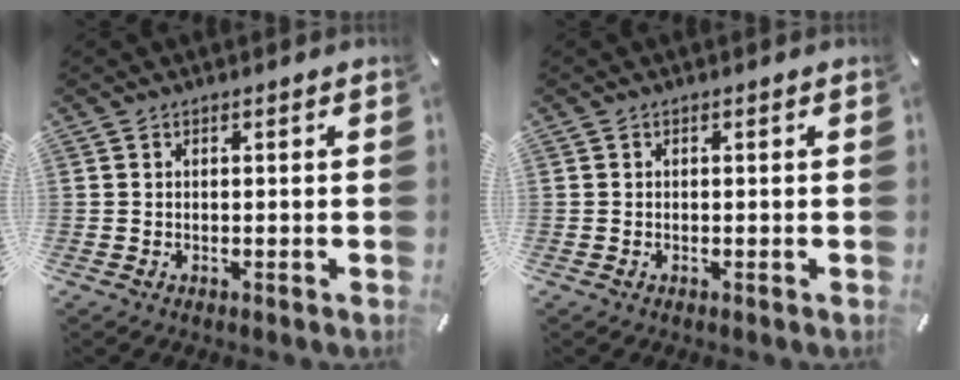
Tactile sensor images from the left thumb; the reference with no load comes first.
{"total": 0.0}